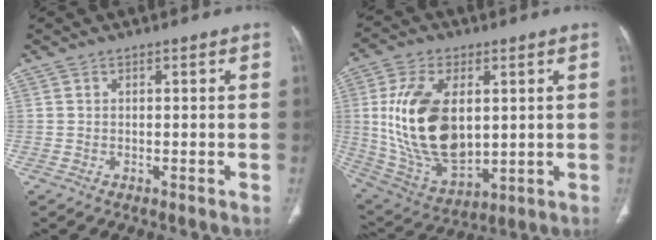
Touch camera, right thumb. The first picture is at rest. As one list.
[{"total": 20.3, "force": [2.5, 11.7, 16.4], "torque": [-0.303, -0.017, 0.066]}]